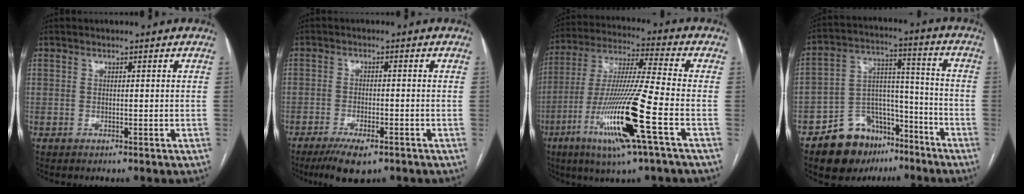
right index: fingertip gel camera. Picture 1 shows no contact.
{"total": 6.2, "force": [-4.2, 1.7, 4.3], "torque": [-0.078, -0.013, -0.066]}
{"total": 17.6, "force": [-6.6, -0.5, 16.4], "torque": [-0.338, -0.026, -0.128]}
{"total": 13.5, "force": [-9.2, 8.6, 5.0], "torque": [-0.080, 0.052, -0.145]}